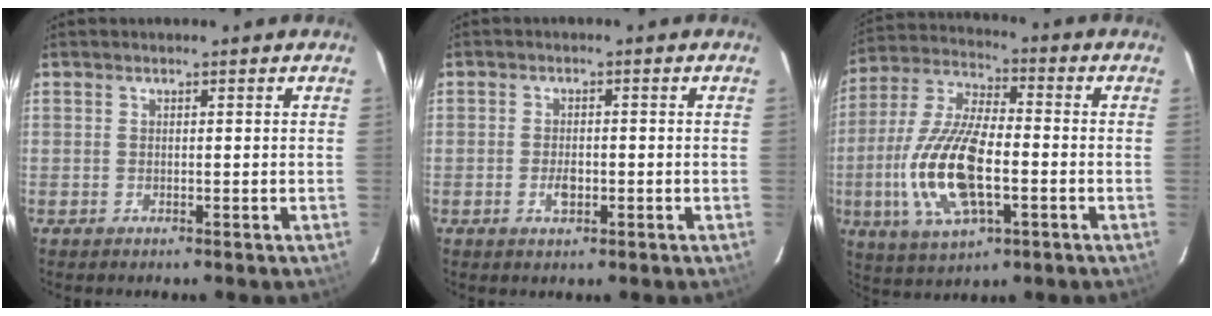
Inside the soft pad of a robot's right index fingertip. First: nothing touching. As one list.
[{"total": 2.9, "force": [-1.2, 1.5, 2.2], "torque": [-0.041, 0.001, -0.020]}, {"total": 17.6, "force": [-4.3, 7.2, 15.4], "torque": [-0.330, -0.006, -0.080]}]